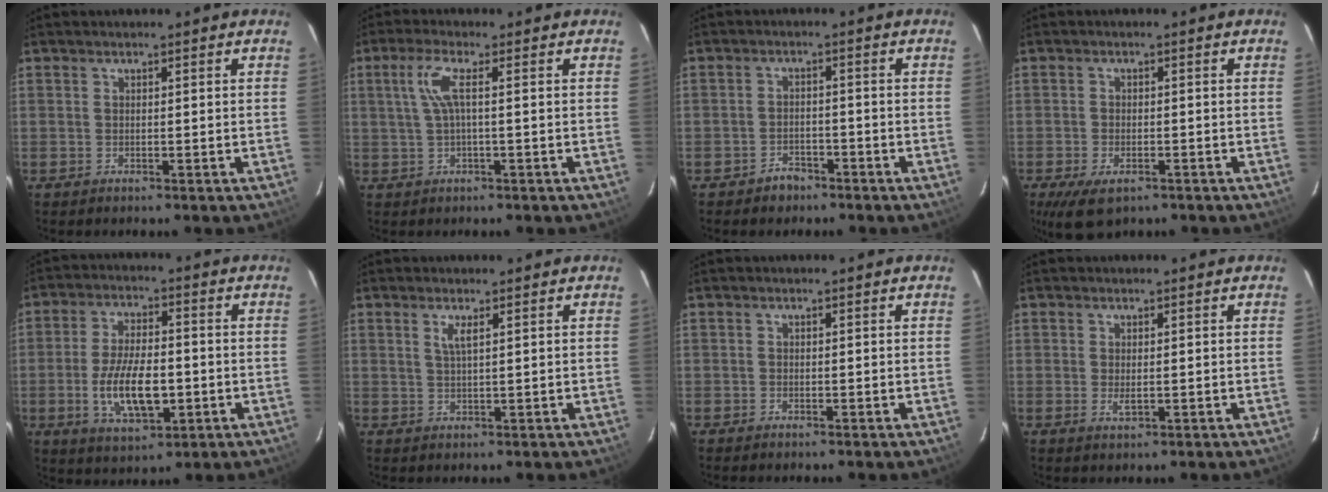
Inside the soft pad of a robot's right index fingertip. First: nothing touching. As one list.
[{"total": 4.3, "force": [0.4, 0.2, 4.3], "torque": [-0.090, 0.004, 0.014]}, {"total": 3.4, "force": [-2.6, 2.1, 0.7], "torque": [-0.019, 0.011, -0.036]}, {"total": 6.8, "force": [-4.0, 3.5, 4.2], "torque": [-0.096, -0.023, -0.068]}, {"total": 11.6, "force": [-2.6, 5.1, 10.1], "torque": [-0.201, -0.005, -0.041]}, {"total": 2.0, "force": [1.0, 0.2, 1.8], "torque": [-0.035, -0.001, 0.019]}, {"total": 0.0}, {"total": 1.6, "force": [-0.1, 0.7, 1.4], "torque": [-0.028, -0.002, -0.002]}]